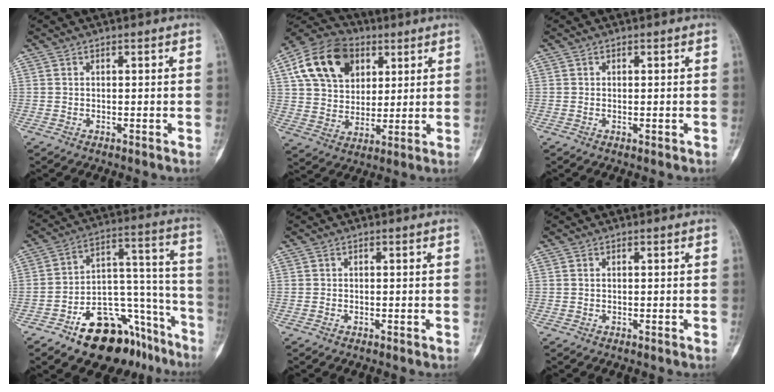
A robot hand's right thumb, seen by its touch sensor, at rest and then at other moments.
{"total": 17.0, "force": [6.5, 12.2, 9.9], "torque": [-0.157, -0.004, 0.113]}
{"total": 0.8, "force": [-0.2, 0.4, 0.7], "torque": [-0.012, 0.000, -0.001]}
{"total": 20.5, "force": [-12.8, 10.8, 11.7], "torque": [-0.111, 0.122, -0.192]}
{"total": 0.0}
{"total": 0.0}